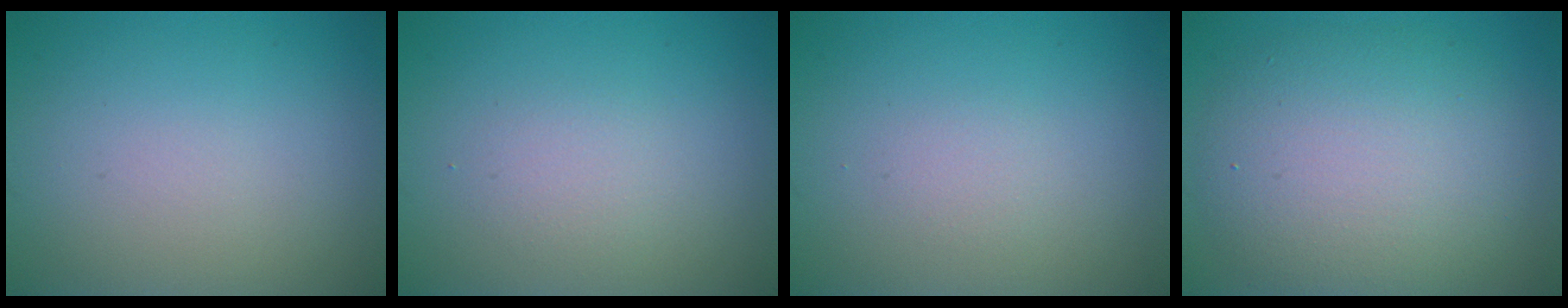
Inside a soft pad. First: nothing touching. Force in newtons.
{"total": 1.4, "press": 1.4, "slide": 0.1}
{"total": 0.9, "press": 0.9, "slide": 0.0}
{"total": 7.9, "press": 7.9, "slide": 0.2}